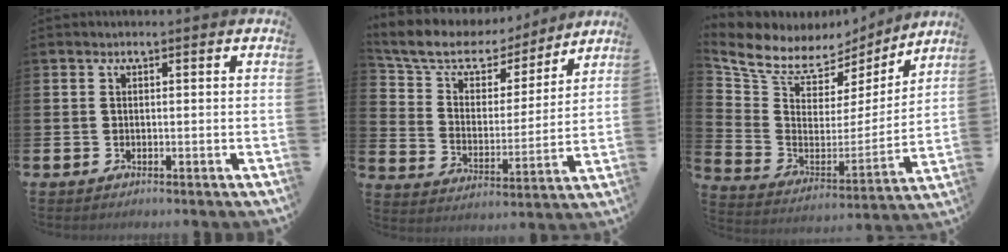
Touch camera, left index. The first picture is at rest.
{"total": 8.3, "force": [7.0, 3.9, 1.9], "torque": [-0.087, -0.042, 0.125]}
{"total": 8.3, "force": [7.4, 3.5, 1.5], "torque": [-0.083, -0.051, 0.131]}